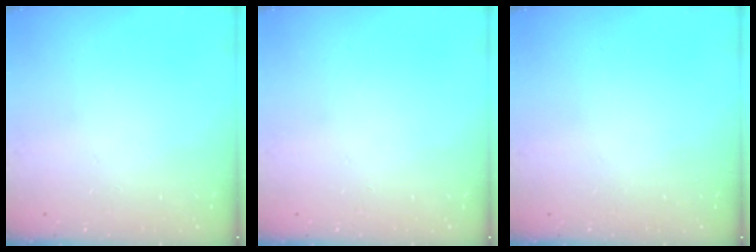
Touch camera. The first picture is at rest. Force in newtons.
{"total": 0.0}
{"total": 0.0}